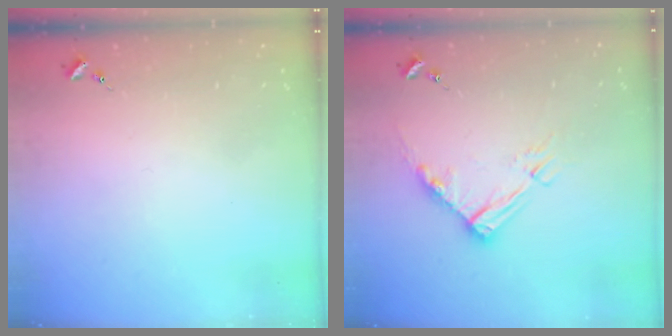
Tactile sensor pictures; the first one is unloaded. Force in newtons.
{"total": 10.5, "press": 10.4, "slide": 1.2}